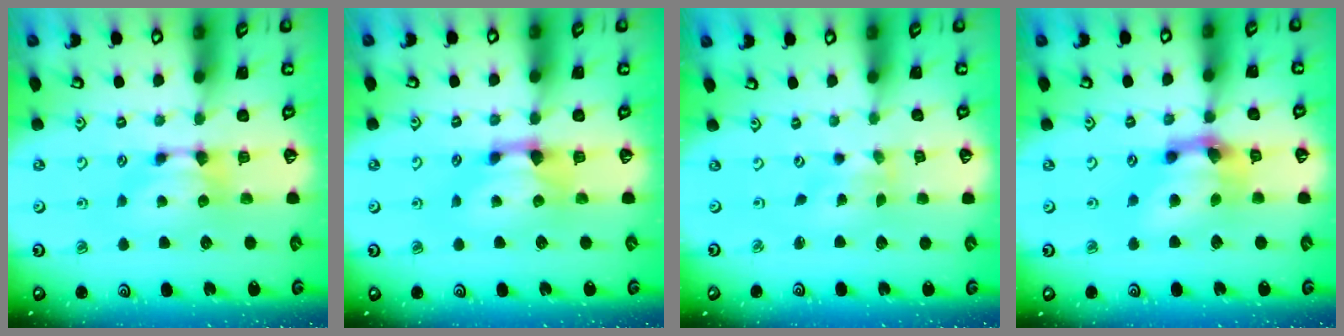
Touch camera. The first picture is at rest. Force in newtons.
{"total": 1.6, "press": 0.9, "slide": 1.3}
{"total": 3.4, "press": 3.3, "slide": 0.6}
{"total": 6.2, "press": 5.7, "slide": 2.6}